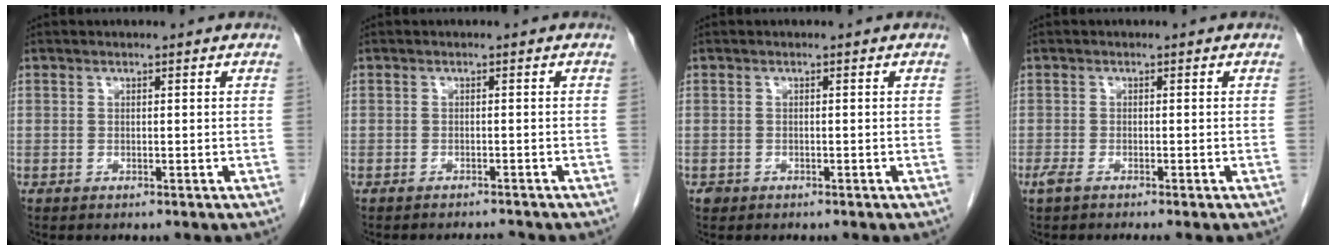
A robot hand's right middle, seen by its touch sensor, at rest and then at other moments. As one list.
[{"total": 2.3, "force": [-2.2, 0.2, 0.5], "torque": [-0.005, -0.005, -0.030]}, {"total": 0.7, "force": [-0.4, 0.6, 0.0], "torque": [-0.003, 0.003, -0.007]}, {"total": 2.5, "force": [-1.8, 0.3, 1.6], "torque": [-0.027, -0.006, -0.031]}]